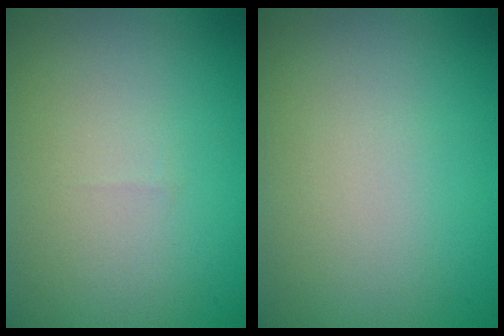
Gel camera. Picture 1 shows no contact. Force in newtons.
{"total": 0.0}